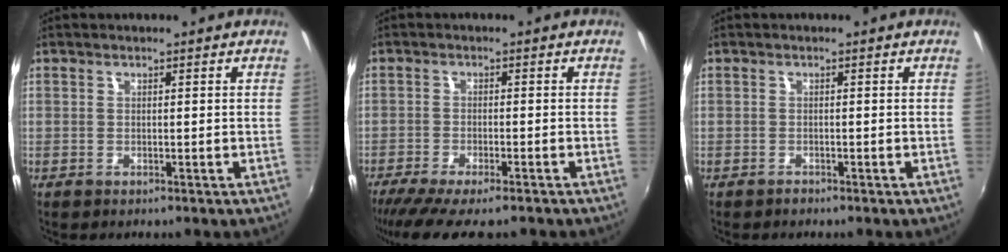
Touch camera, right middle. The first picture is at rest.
{"total": 10.5, "force": [-8.6, 1.8, 5.8], "torque": [-0.130, -0.040, -0.143]}
{"total": 0.7, "force": [-0.7, 0.3, 0.0], "torque": [0.000, 0.001, -0.013]}